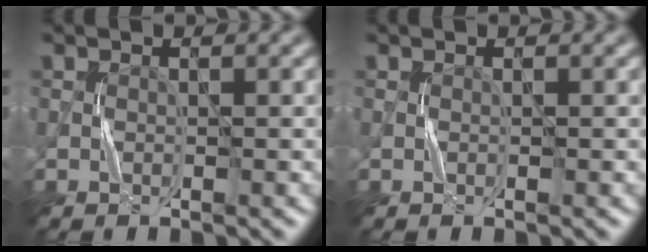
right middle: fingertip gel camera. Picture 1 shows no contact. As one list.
[{"total": 0.0}]